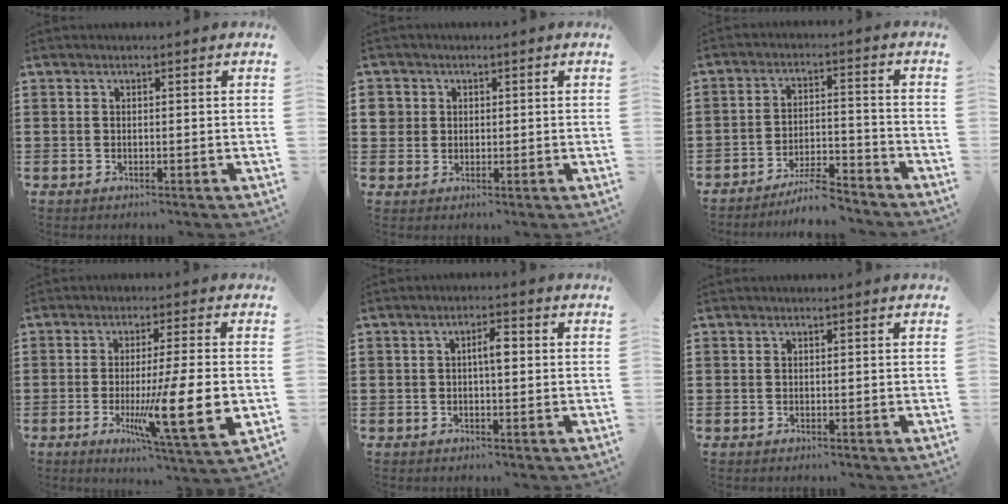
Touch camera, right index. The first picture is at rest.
{"total": 3.5, "force": [0.9, 3.3, 0.4], "torque": [-0.025, 0.013, 0.016]}
{"total": 6.5, "force": [-5.9, 0.6, 2.6], "torque": [-0.049, 0.002, -0.113]}
{"total": 12.9, "force": [-2.1, 1.7, 12.6], "torque": [-0.219, -0.025, -0.038]}
{"total": 3.0, "force": [0.2, 0.9, 2.9], "torque": [-0.054, 0.005, 0.001]}
{"total": 0.0}